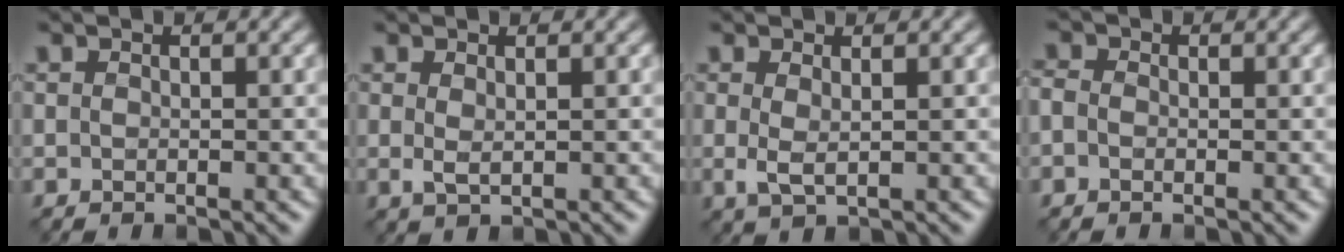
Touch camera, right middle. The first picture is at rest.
{"total": 1.1, "force": [0.3, 0.4, 1.0], "torque": [-0.023, 0.003, 0.006]}
{"total": 1.7, "force": [0.3, 0.7, 1.6], "torque": [-0.037, 0.002, 0.004]}
{"total": 0.9, "force": [-0.4, 0.7, 0.4], "torque": [-0.014, 0.004, -0.011]}